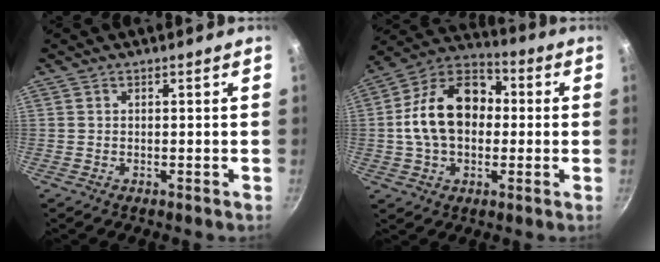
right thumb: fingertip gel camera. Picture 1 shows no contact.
{"total": 17.2, "force": [0.3, 12.1, 12.2], "torque": [-0.177, 0.038, -0.014]}